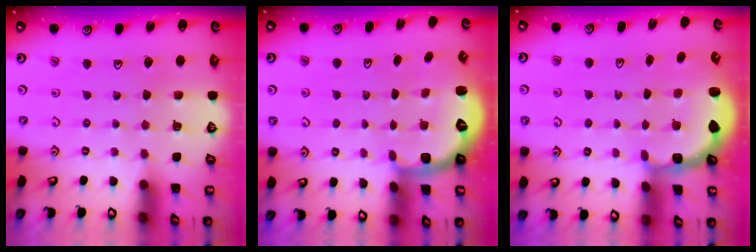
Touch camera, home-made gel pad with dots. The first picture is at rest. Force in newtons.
{"total": 2.3, "press": 1.7, "slide": 1.6}
{"total": 2.7, "press": 2.1, "slide": 1.7}